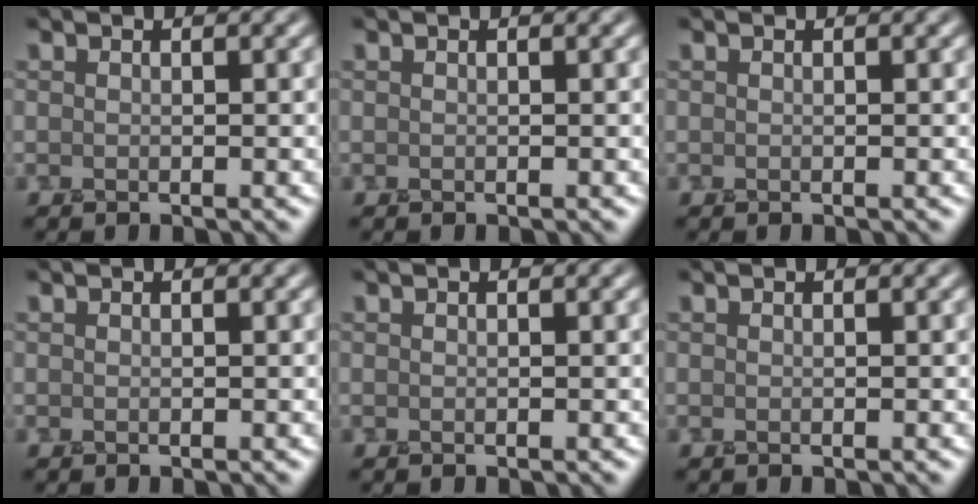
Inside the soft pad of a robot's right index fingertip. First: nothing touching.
{"total": 0.0}
{"total": 0.0}
{"total": 0.0}
{"total": 0.0}
{"total": 0.0}